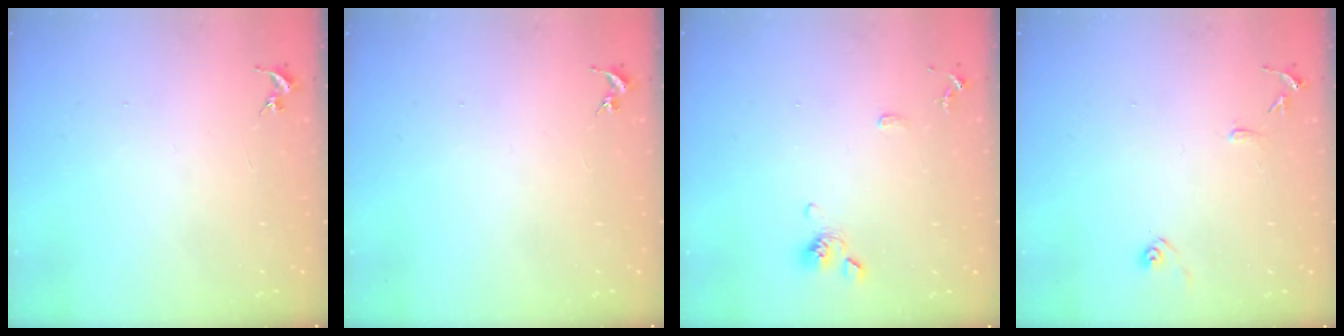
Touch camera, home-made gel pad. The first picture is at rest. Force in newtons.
{"total": 0.0}
{"total": 9.1, "press": 8.9, "slide": 1.9}
{"total": 9.0, "press": 8.9, "slide": 0.8}